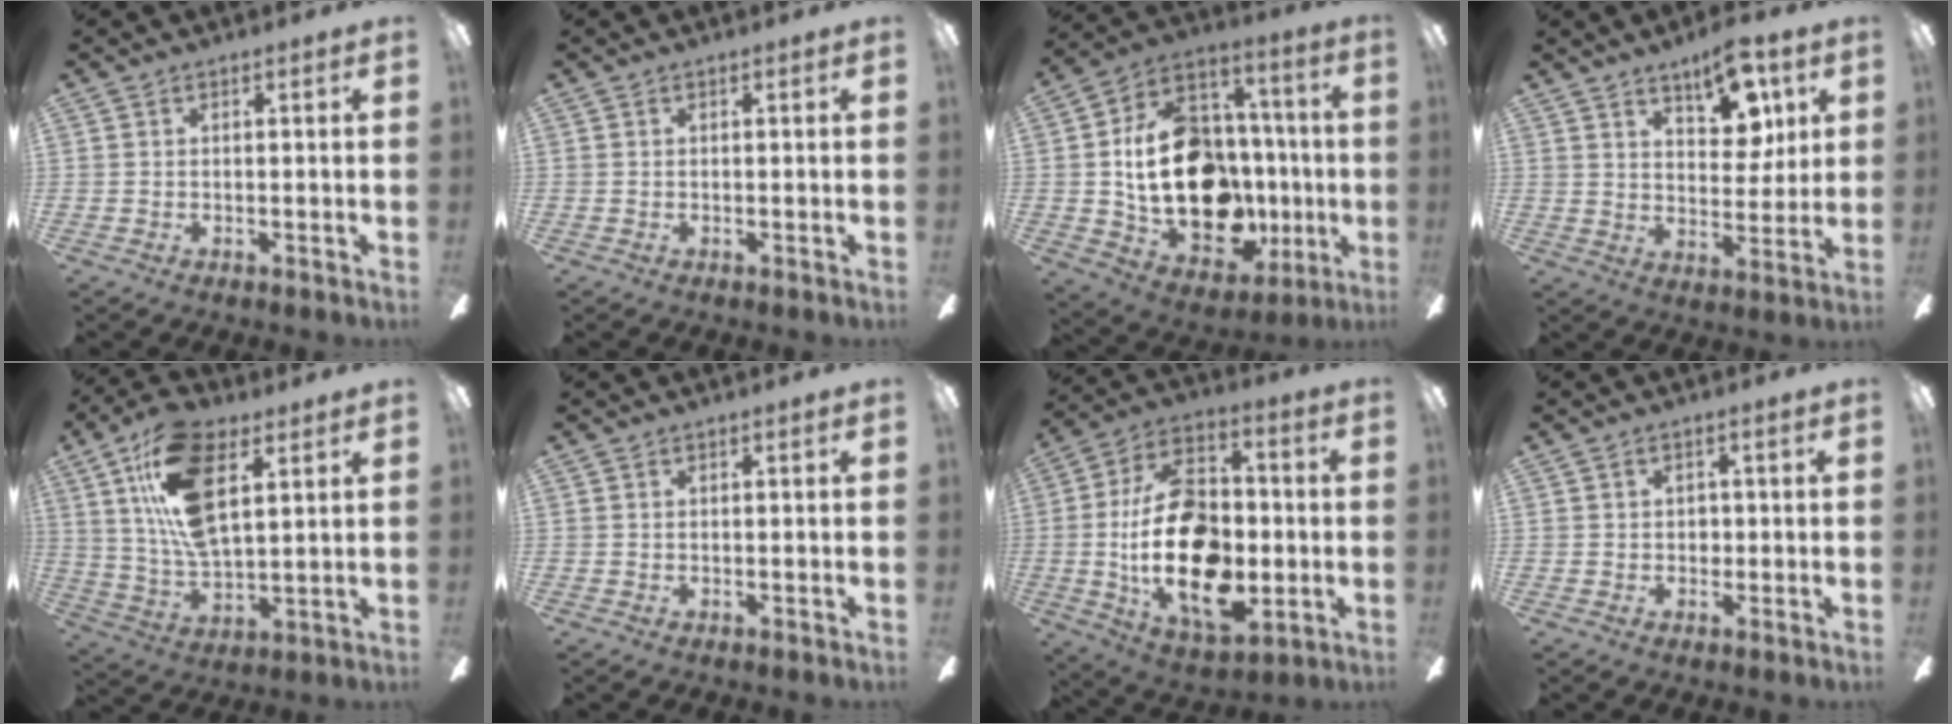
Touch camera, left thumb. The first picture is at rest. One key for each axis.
{"total": 0.0}
{"total": 23.4, "fx": -0.7, "fy": 17.0, "fz": 16.1, "tx": -0.297, "ty": 0.008, "tz": 0.005}
{"total": 11.5, "fx": 7.1, "fy": 5.3, "fz": 7.3, "tx": -0.093, "ty": -0.029, "tz": 0.120}
{"total": 17.9, "fx": 8.1, "fy": 8.4, "fz": 13.5, "tx": -0.276, "ty": -0.018, "tz": 0.141}
{"total": 0.0}
{"total": 24.9, "fx": -2.8, "fy": 15.1, "fz": 19.6, "tx": -0.376, "ty": 0.007, "tz": -0.042}
{"total": 1.7, "fx": 0.1, "fy": 1.5, "fz": 0.8, "tx": -0.017, "ty": 0.007, "tz": -0.001}